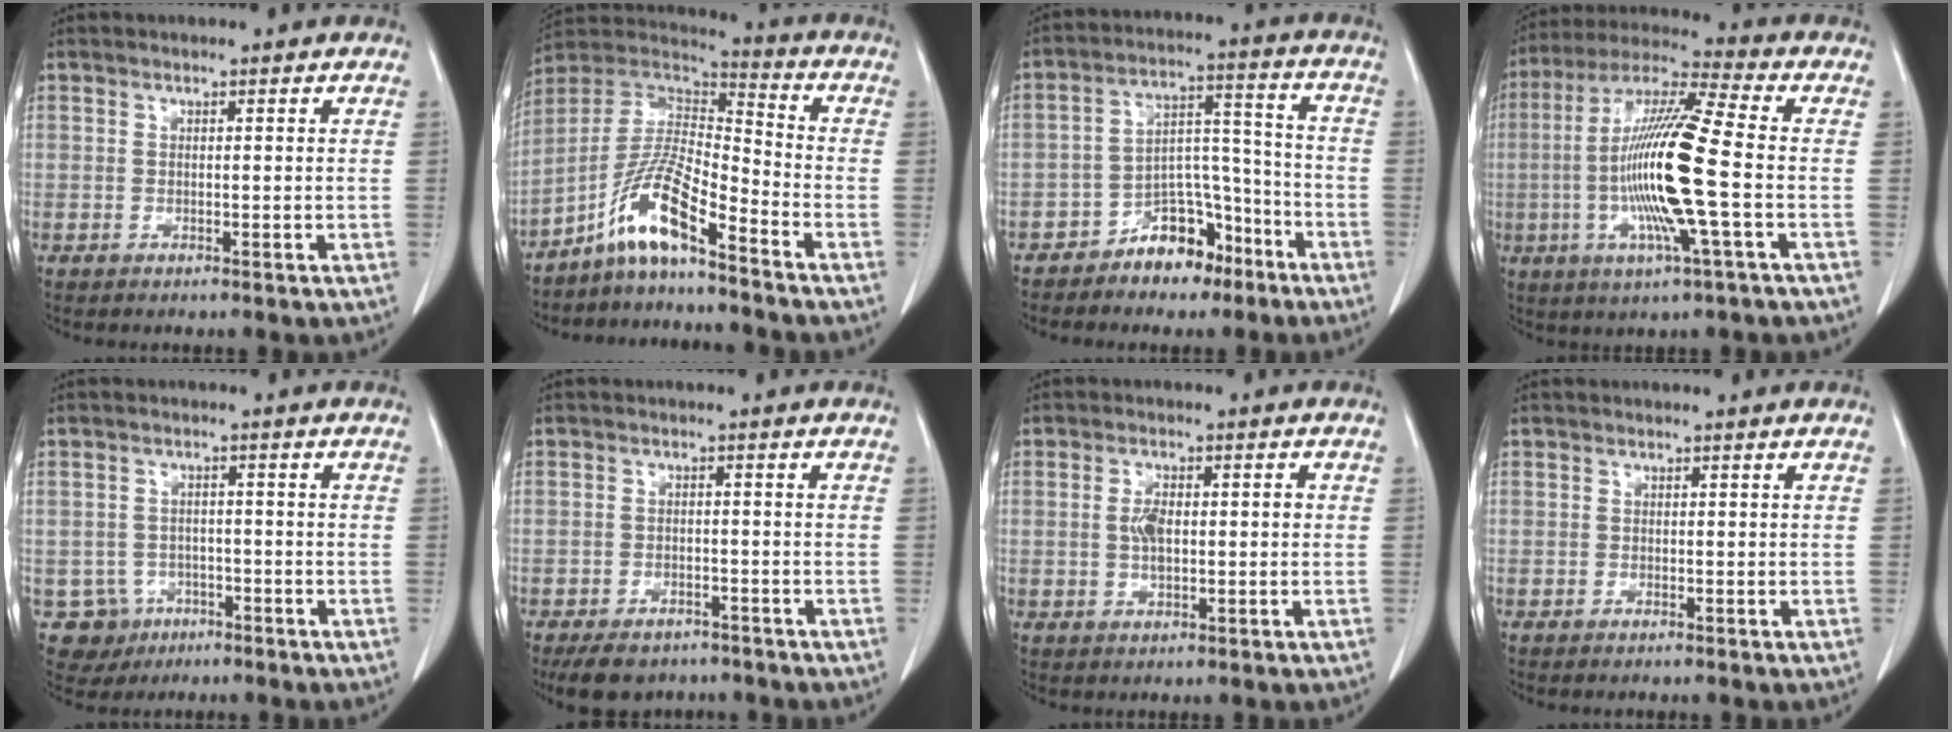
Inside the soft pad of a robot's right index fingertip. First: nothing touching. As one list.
[{"total": 10.9, "force": [-7.4, 1.1, 8.0], "torque": [-0.165, 0.013, -0.143]}, {"total": 9.2, "force": [-6.3, 5.1, 4.3], "torque": [-0.066, 0.033, -0.104]}, {"total": 16.7, "force": [-2.6, 0.2, 16.5], "torque": [-0.331, -0.005, -0.059]}, {"total": 5.4, "force": [-2.4, 4.8, 0.1], "torque": [0.000, 0.011, -0.031]}, {"total": 8.3, "force": [-6.7, 4.1, 2.8], "torque": [-0.037, -0.002, -0.095]}, {"total": 4.3, "force": [0.0, 1.7, 3.9], "torque": [-0.081, 0.009, 0.001]}, {"total": 0.0}]